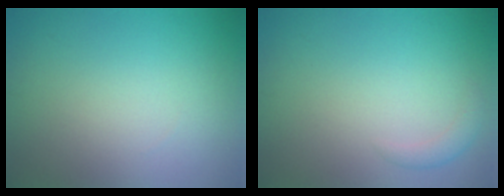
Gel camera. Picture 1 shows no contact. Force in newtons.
{"total": 1.1, "press": 1.1, "slide": 0.1}